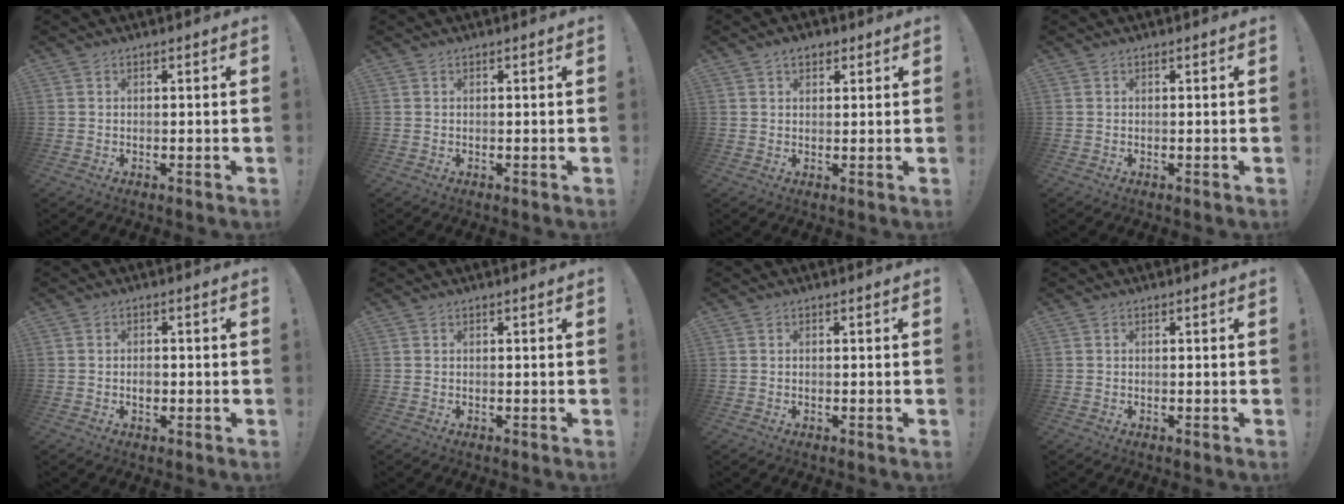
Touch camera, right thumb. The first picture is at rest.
{"total": 0.0}
{"total": 3.3, "force": [1.8, 2.1, 1.7], "torque": [-0.025, -0.002, 0.033]}
{"total": 0.0}
{"total": 2.2, "force": [-0.7, 1.3, 1.6], "torque": [-0.013, -0.003, -0.015]}
{"total": 0.0}
{"total": 0.0}
{"total": 0.0}